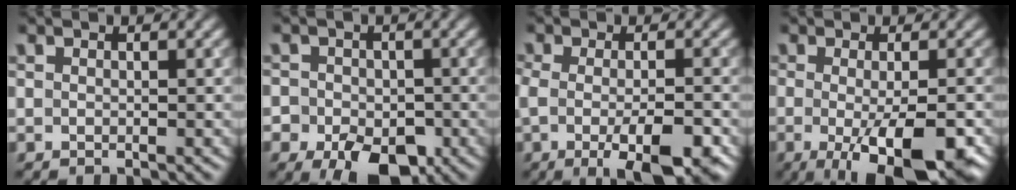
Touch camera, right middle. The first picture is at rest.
{"total": 8.0, "force": [-3.8, 5.8, 4.1], "torque": [-0.039, -0.028, -0.065]}
{"total": 6.6, "force": [-2.7, 2.3, 5.6], "torque": [-0.096, -0.014, -0.038]}
{"total": 8.6, "force": [-3.1, 2.5, 7.6], "torque": [-0.118, -0.017, -0.034]}